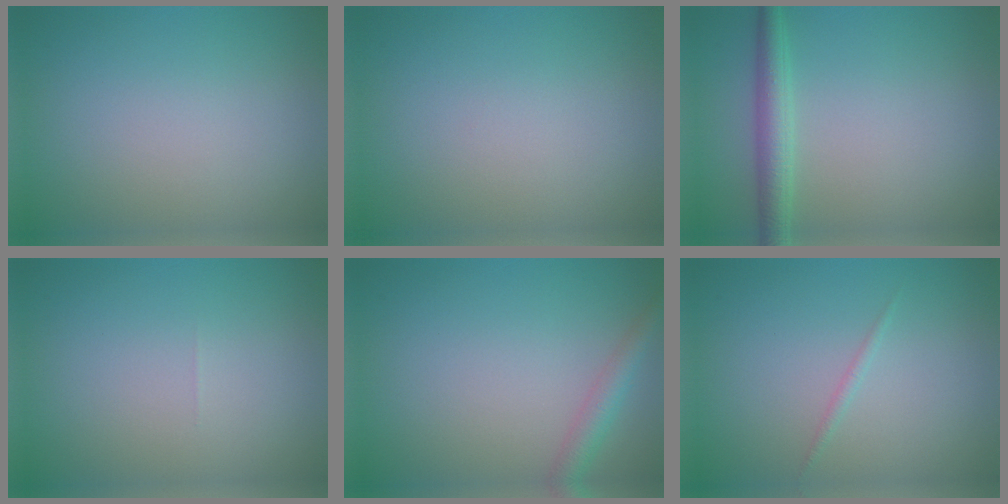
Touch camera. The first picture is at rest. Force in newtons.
{"total": 0.0}
{"total": 2.8, "press": 2.8, "slide": 0.1}
{"total": 0.0}
{"total": 2.4, "press": 2.4, "slide": 0.2}
{"total": 0.6, "press": 0.6, "slide": 0.1}